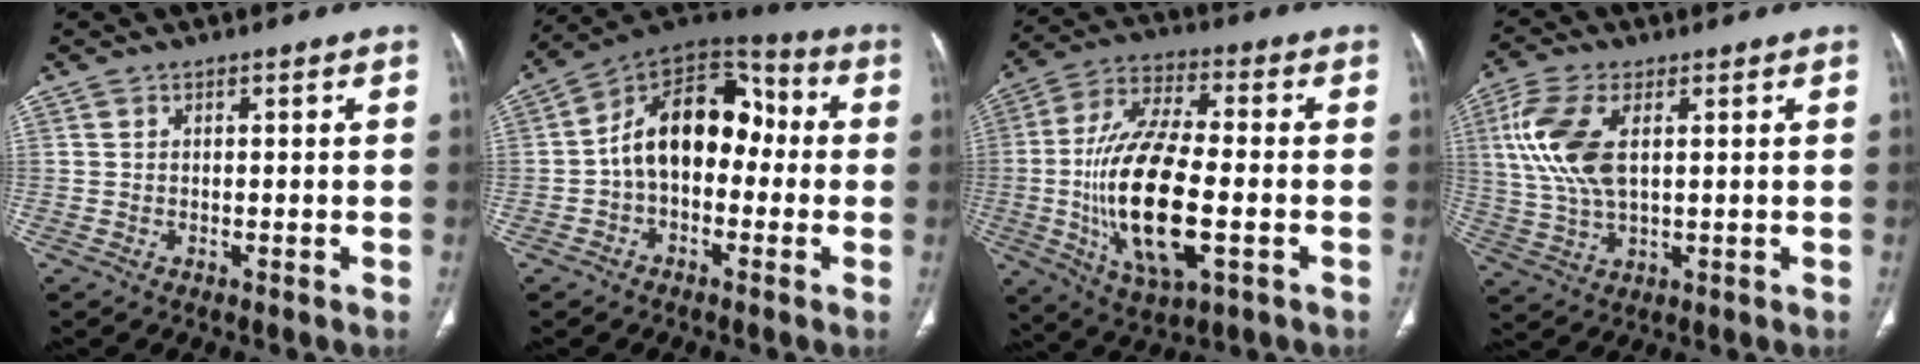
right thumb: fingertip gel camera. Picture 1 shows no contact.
{"total": 15.8, "force": [-0.6, 10.4, 11.9], "torque": [-0.157, 0.051, -0.026]}
{"total": 20.8, "force": [-3.6, 8.2, 18.8], "torque": [-0.376, 0.009, -0.057]}
{"total": 12.0, "force": [2.9, 5.9, 10.0], "torque": [-0.235, -0.001, 0.061]}